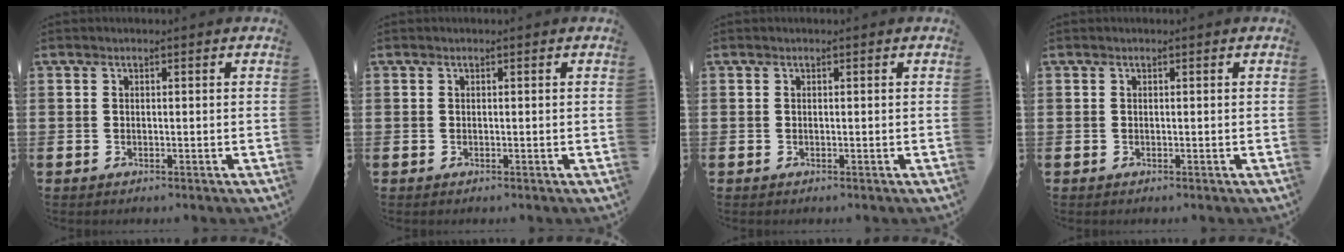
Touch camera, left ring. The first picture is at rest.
{"total": 0.0}
{"total": 0.0}
{"total": 0.0}